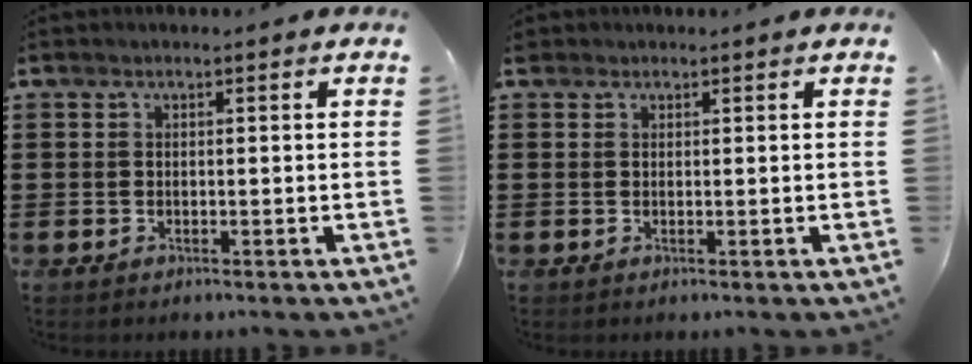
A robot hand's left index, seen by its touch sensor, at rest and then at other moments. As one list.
[{"total": 0.8, "force": [0.7, 0.4, 0.1], "torque": [-0.004, 0.004, 0.014]}]